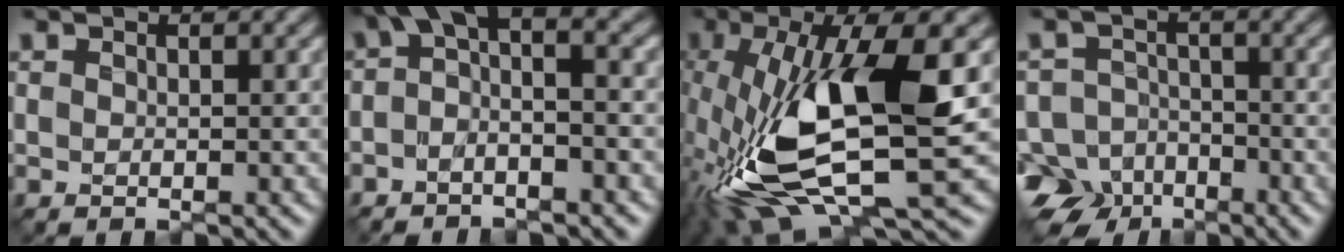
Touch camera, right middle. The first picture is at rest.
{"total": 4.8, "force": [0.5, 1.7, 4.4], "torque": [-0.061, 0.022, -0.006]}
{"total": 11.7, "force": [-1.4, 3.9, 10.9], "torque": [-0.231, -0.012, -0.029]}
{"total": 8.1, "force": [-6.0, 5.3, 1.3], "torque": [-0.013, -0.006, -0.123]}